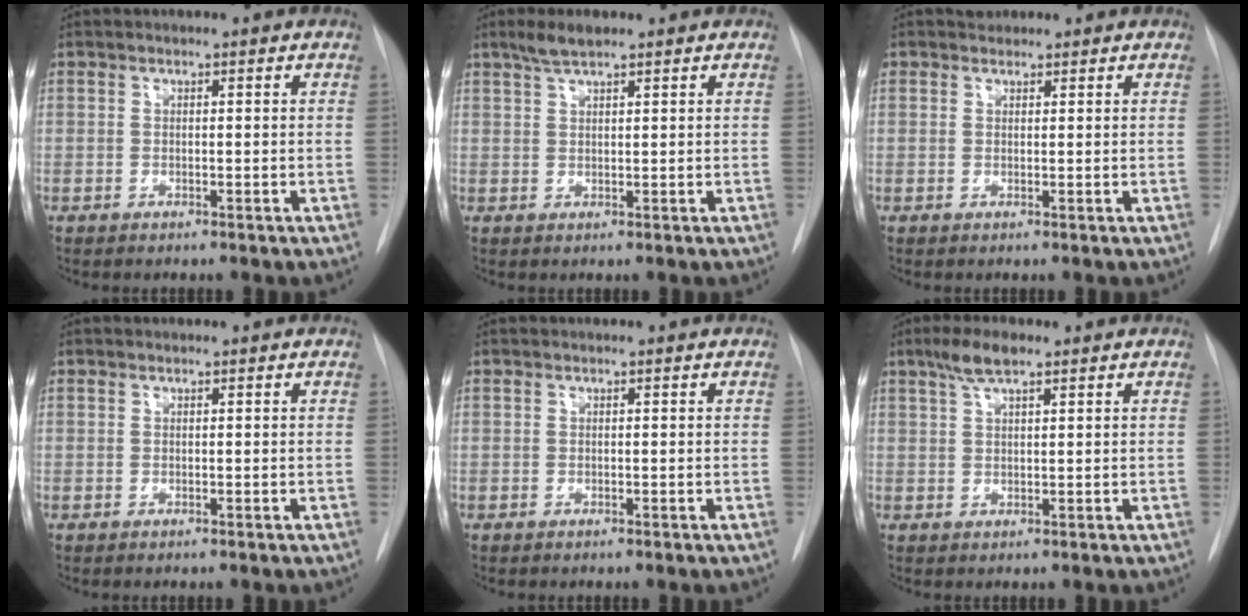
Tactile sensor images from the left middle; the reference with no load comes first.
{"total": 3.1, "force": [2.4, 0.5, 1.9], "torque": [-0.042, 0.007, 0.048]}
{"total": 1.3, "force": [1.1, 0.8, -0.1], "torque": [0.004, 0.009, 0.015]}
{"total": 0.0}
{"total": 0.0}
{"total": 4.1, "force": [2.8, 0.8, 3.0], "torque": [-0.063, 0.011, 0.054]}